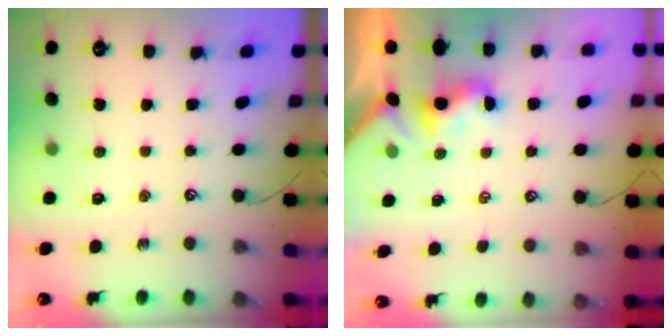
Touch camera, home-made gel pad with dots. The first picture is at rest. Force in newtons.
{"total": 1.8, "press": 1.8, "slide": 0.5}